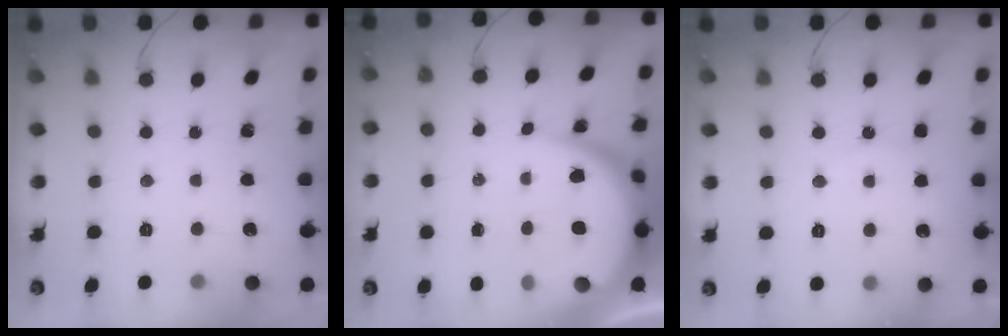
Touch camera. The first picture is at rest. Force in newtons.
{"total": 10.9, "press": 10.9, "slide": 0.9}
{"total": 5.5, "press": 5.5, "slide": 0.5}